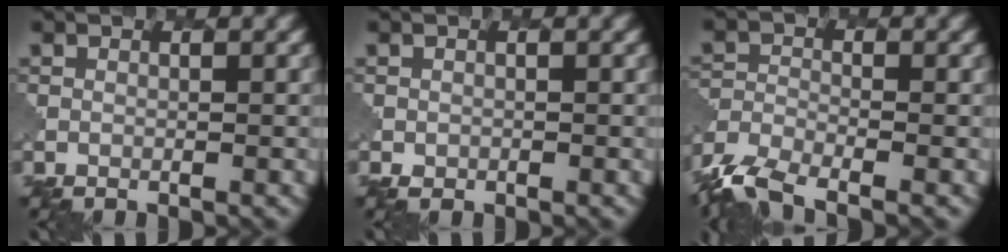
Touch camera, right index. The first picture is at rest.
{"total": 0.9, "force": [-0.4, 0.7, 0.2], "torque": [-0.004, -0.005, -0.007]}
{"total": 6.1, "force": [-4.7, 2.0, 3.3], "torque": [-0.070, -0.013, -0.103]}